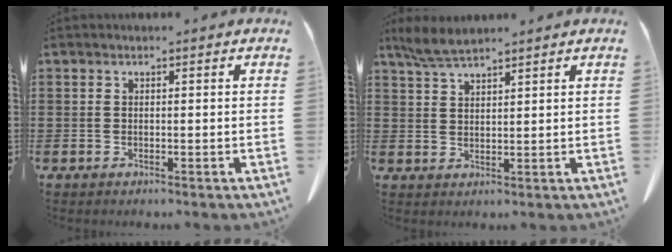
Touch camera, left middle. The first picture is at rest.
{"total": 3.7, "force": [3.2, 0.3, 1.8], "torque": [-0.044, -0.007, 0.061]}